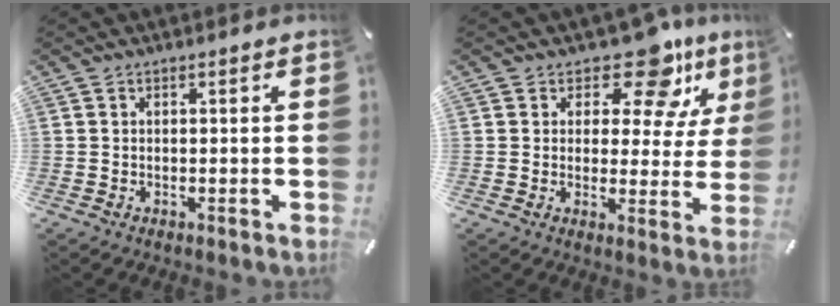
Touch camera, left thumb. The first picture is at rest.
{"total": 13.3, "force": [8.6, 5.7, 8.4], "torque": [-0.116, -0.057, 0.145]}